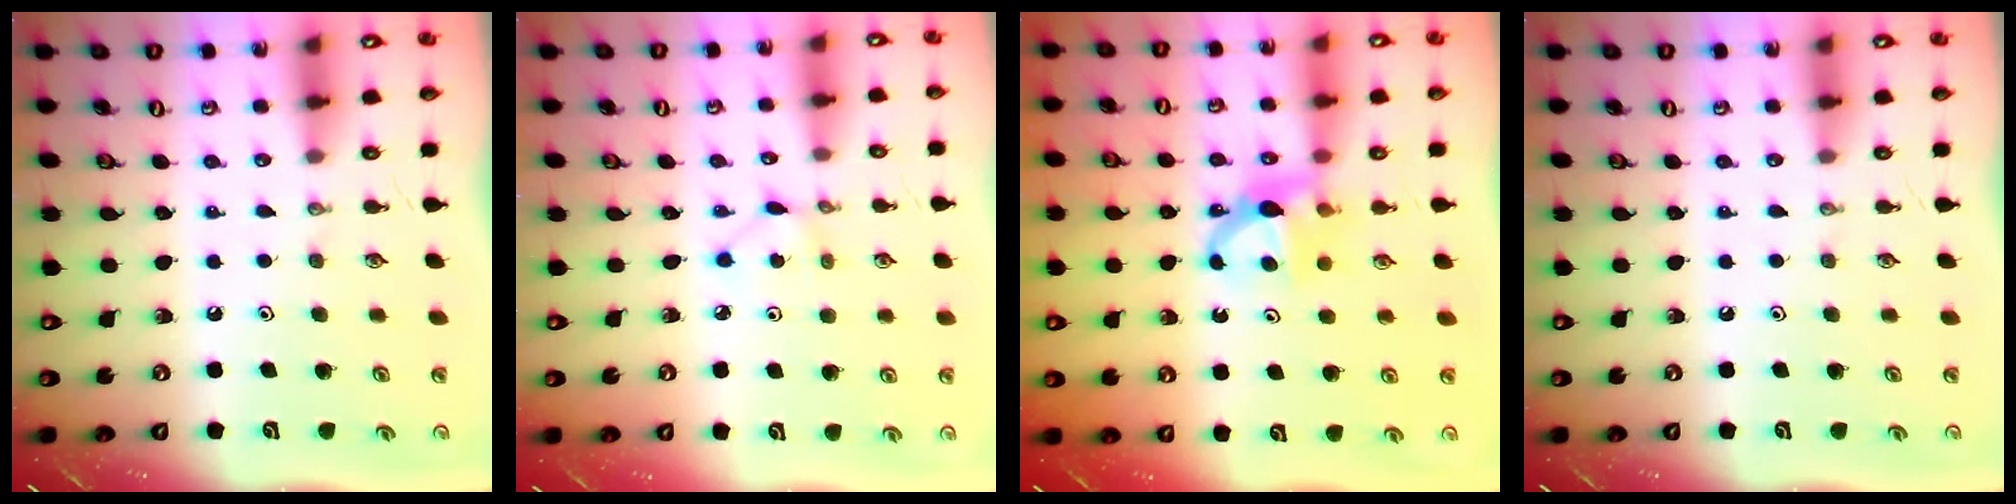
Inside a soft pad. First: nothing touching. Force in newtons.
{"total": 2.4, "press": 2.4, "slide": 0.3}
{"total": 7.7, "press": 7.7, "slide": 0.1}
{"total": 0.0}